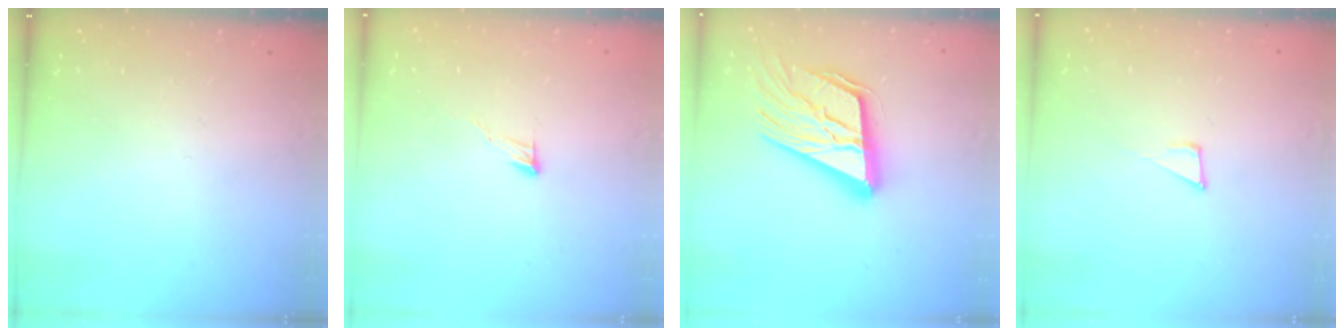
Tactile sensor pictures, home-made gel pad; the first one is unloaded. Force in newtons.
{"total": 4.0, "press": 4.0, "slide": 0.3}
{"total": 23.6, "press": 23.1, "slide": 4.9}
{"total": 6.3, "press": 6.1, "slide": 1.2}